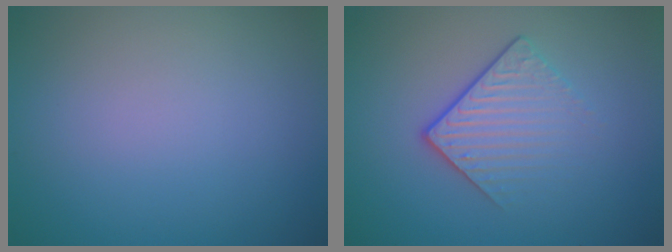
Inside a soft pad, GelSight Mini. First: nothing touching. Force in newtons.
{"total": 4.0, "press": 2.5, "slide": 3.2}